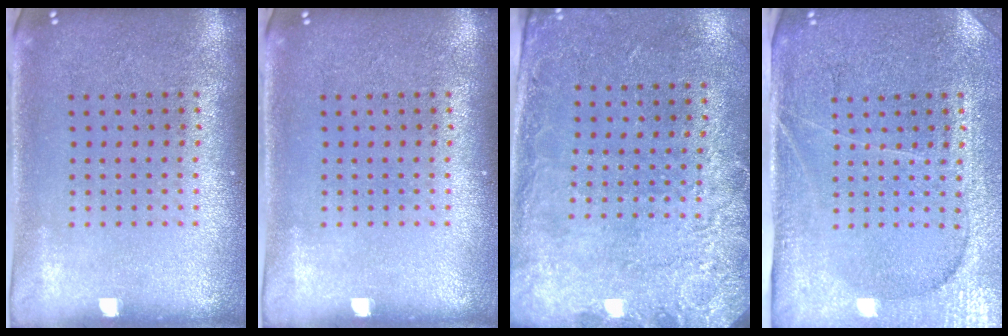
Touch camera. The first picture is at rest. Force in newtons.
{"total": 0.0}
{"total": 2.6, "press": 2.0, "slide": 1.7}
{"total": 4.0, "press": 3.6, "slide": 1.7}